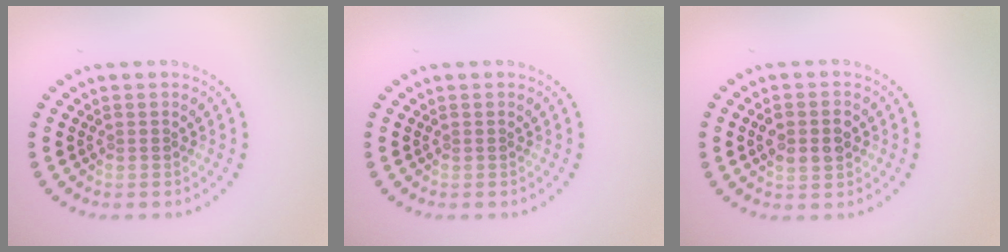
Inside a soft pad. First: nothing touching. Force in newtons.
{"total": 0.0}
{"total": 2.9, "press": 2.9, "slide": 0.1}